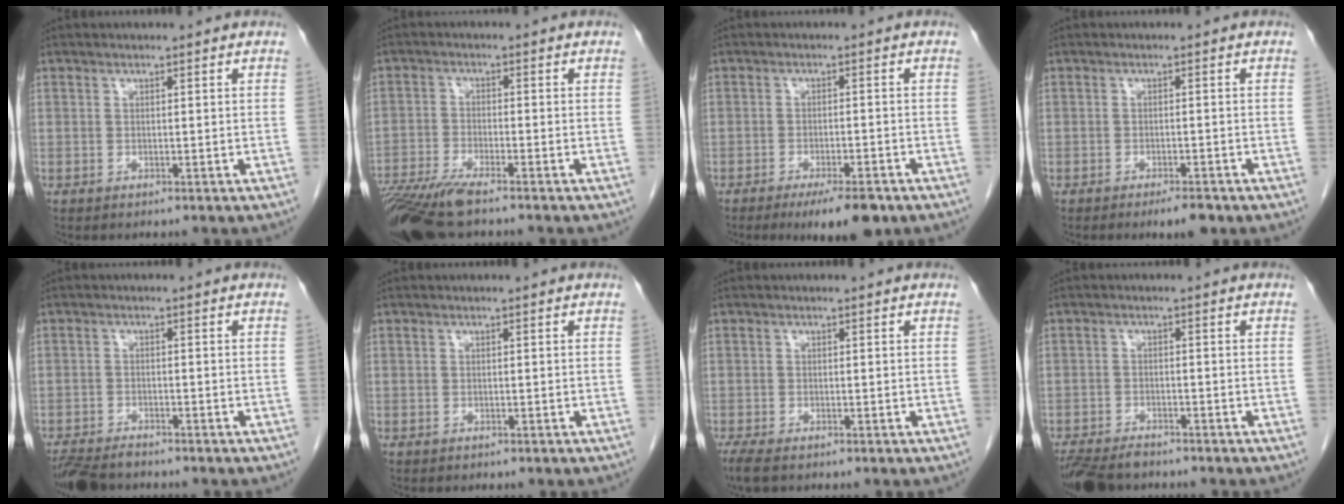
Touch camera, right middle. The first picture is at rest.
{"total": 10.1, "force": [-8.0, 1.1, 6.0], "torque": [-0.107, -0.022, -0.141]}
{"total": 7.1, "force": [-4.9, 1.4, 4.9], "torque": [-0.072, -0.013, -0.070]}
{"total": 3.0, "force": [-2.2, 0.5, 2.1], "torque": [-0.034, -0.005, -0.027]}
{"total": 6.6, "force": [-5.8, 1.6, 2.7], "torque": [-0.043, -0.016, -0.098]}
{"total": 0.0}
{"total": 3.3, "force": [-2.4, 1.0, 2.0], "torque": [-0.043, -0.012, -0.039]}
{"total": 8.3, "force": [-7.0, 2.9, 3.5], "torque": [-0.061, -0.013, -0.113]}